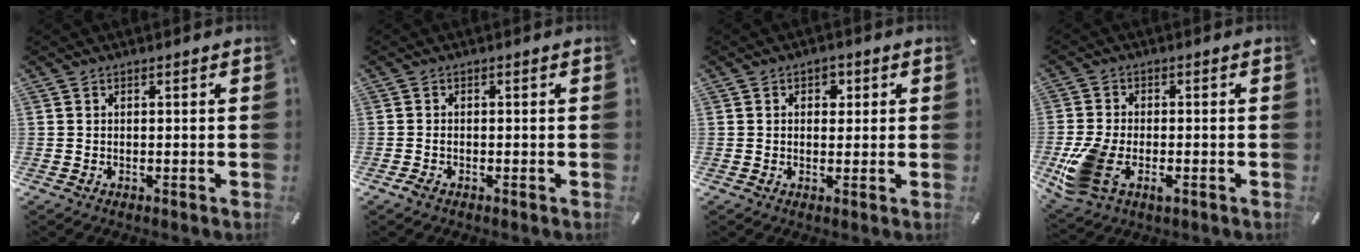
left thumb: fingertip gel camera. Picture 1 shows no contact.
{"total": 1.1, "force": [-0.6, 0.6, 0.7], "torque": [-0.015, 0.000, -0.012]}
{"total": 2.8, "force": [0.8, 2.2, 1.5], "torque": [-0.001, -0.006, 0.003]}
{"total": 9.2, "force": [-3.0, 5.8, 6.4], "torque": [-0.152, -0.004, -0.053]}